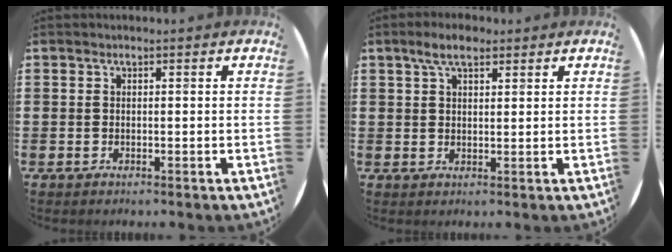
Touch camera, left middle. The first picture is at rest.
{"total": 4.0, "force": [2.8, 1.5, 2.4], "torque": [-0.042, 0.006, 0.049]}